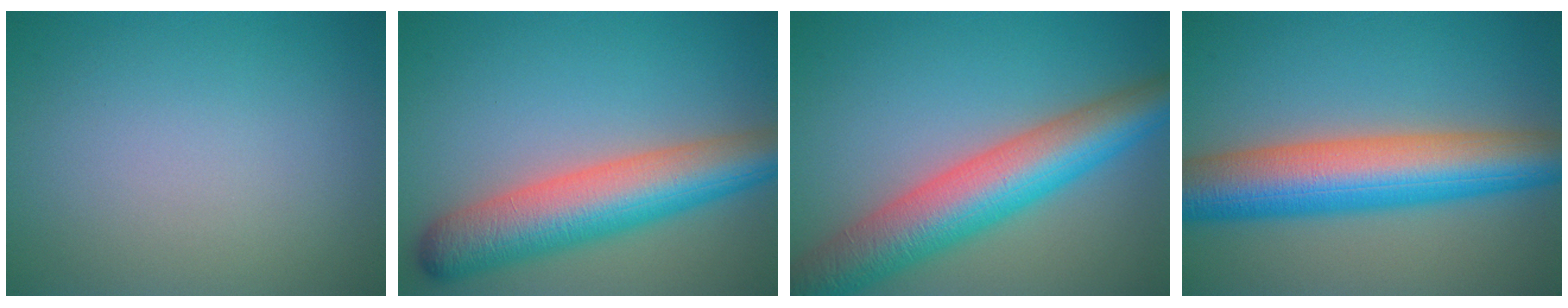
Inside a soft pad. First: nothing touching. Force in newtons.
{"total": 8.8, "press": 8.8, "slide": 0.5}
{"total": 9.5, "press": 9.5, "slide": 0.1}
{"total": 10.6, "press": 10.6, "slide": 0.3}